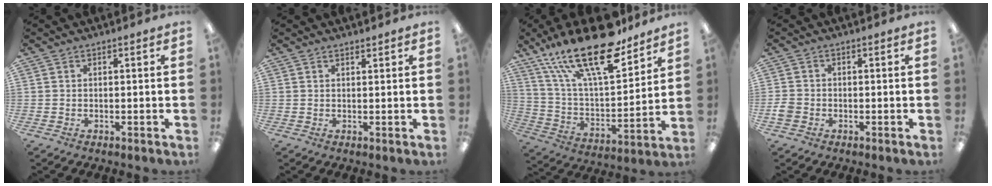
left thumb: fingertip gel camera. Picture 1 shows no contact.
{"total": 0.9, "force": [0.9, 0.1, 0.1], "torque": [-0.002, -0.001, 0.017]}
{"total": 25.0, "force": [17.5, 8.3, 15.8], "torque": [-0.282, -0.109, 0.297]}
{"total": 2.7, "force": [-1.1, 2.2, 1.2], "torque": [-0.017, 0.007, -0.019]}